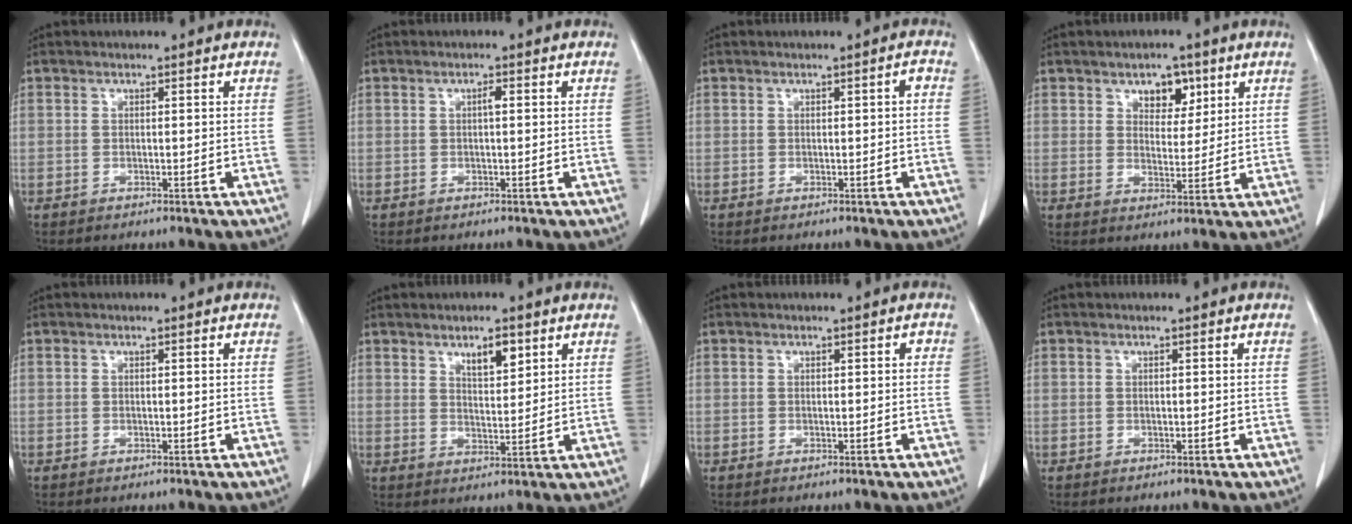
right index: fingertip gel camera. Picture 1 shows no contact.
{"total": 1.0, "force": [0.2, 0.2, 0.9], "torque": [-0.017, 0.003, 0.001]}
{"total": 1.0, "force": [0.0, 0.2, 1.0], "torque": [-0.012, 0.002, 0.001]}
{"total": 4.9, "force": [2.7, 3.0, 2.9], "torque": [-0.035, 0.004, 0.042]}
{"total": 0.0}
{"total": 4.6, "force": [2.8, 1.4, 3.4], "torque": [-0.058, -0.003, 0.048]}
{"total": 0.6, "force": [0.1, 0.3, 0.5], "torque": [-0.007, 0.005, 0.002]}
{"total": 0.0}